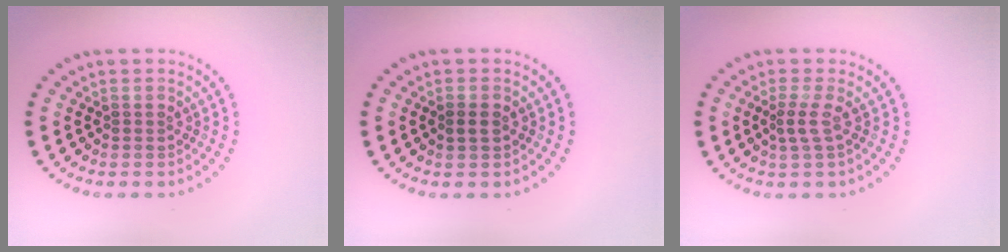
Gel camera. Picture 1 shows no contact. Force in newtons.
{"total": 1.3, "press": 1.3, "slide": 0.1}
{"total": 1.5, "press": 1.1, "slide": 1.1}